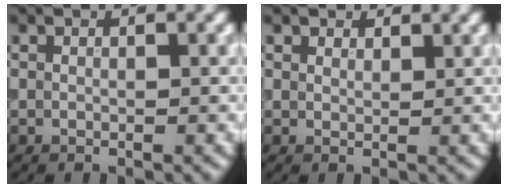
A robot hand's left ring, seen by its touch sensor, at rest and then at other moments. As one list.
[{"total": 1.7, "force": [1.5, 0.7, 0.3], "torque": [-0.009, -0.006, 0.027]}]